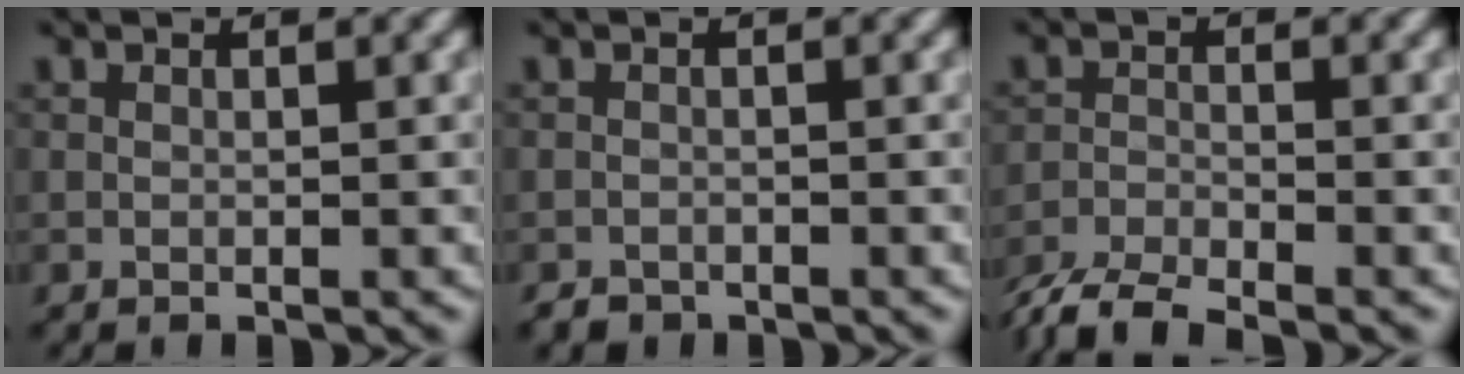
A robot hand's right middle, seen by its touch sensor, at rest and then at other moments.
{"total": 1.4, "force": [-1.3, 0.2, -0.4], "torque": [0.001, 0.007, -0.017]}
{"total": 4.8, "force": [-4.4, 0.7, 1.6], "torque": [-0.039, -0.003, -0.079]}